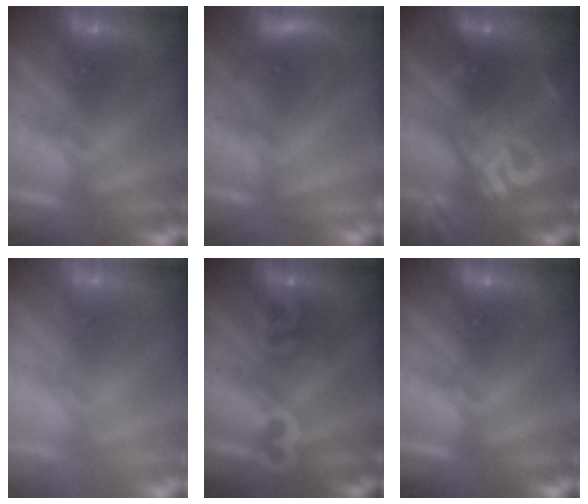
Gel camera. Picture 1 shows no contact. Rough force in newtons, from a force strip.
{"total": 2.9}
{"total": 2.5}
{"total": 3.1}
{"total": 3.3}
{"total": 0.0}